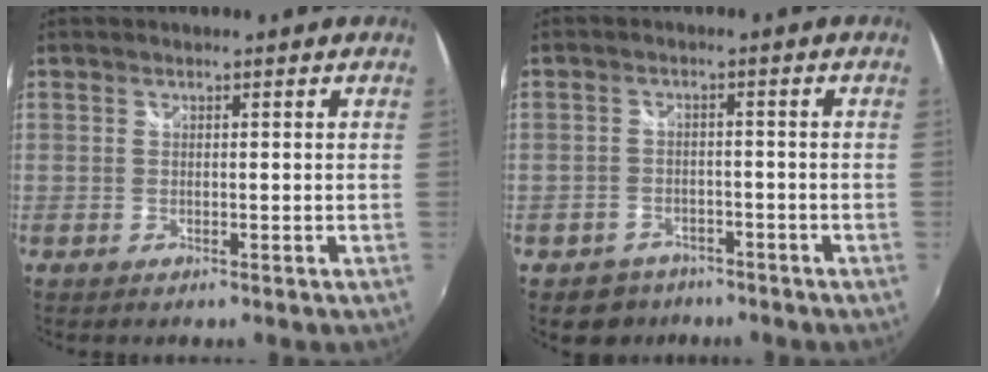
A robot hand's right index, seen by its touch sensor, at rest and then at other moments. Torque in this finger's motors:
{"motor_torque": [0.42, -0.29, 0.17, 0.00]}